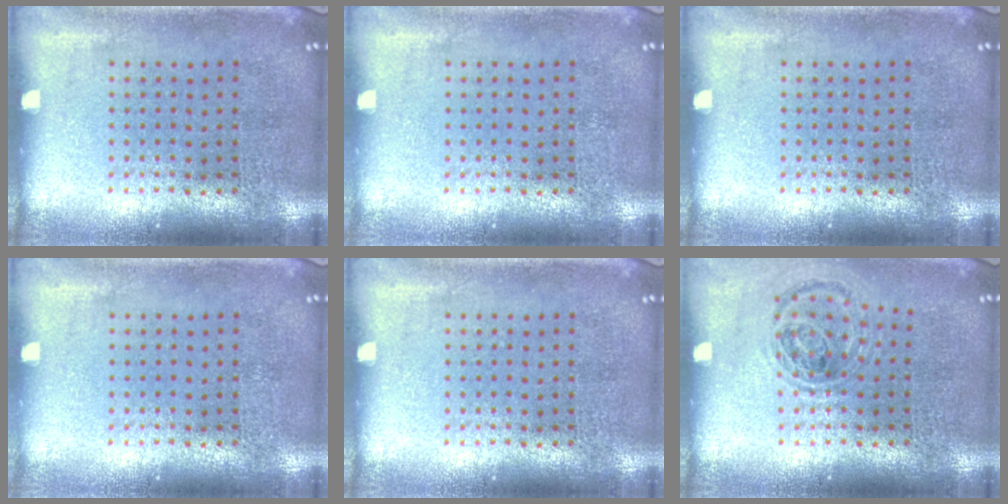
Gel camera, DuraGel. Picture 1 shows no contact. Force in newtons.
{"total": 0.0}
{"total": 0.0}
{"total": 0.0}
{"total": 0.0}
{"total": 0.9, "press": 0.9, "slide": 0.2}